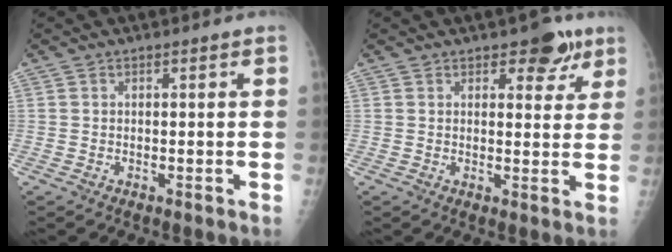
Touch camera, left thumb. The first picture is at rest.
{"total": 5.8, "force": [3.6, 3.0, 3.4], "torque": [-0.012, -0.015, 0.044]}